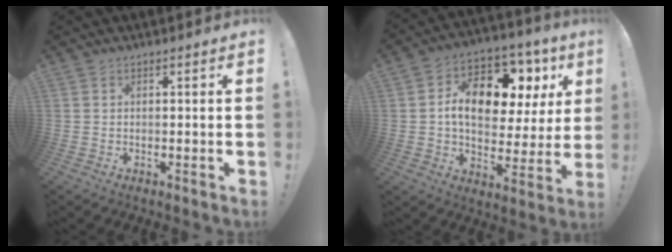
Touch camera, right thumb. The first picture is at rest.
{"total": 15.9, "force": [5.0, 9.5, 11.6], "torque": [-0.172, -0.022, 0.086]}